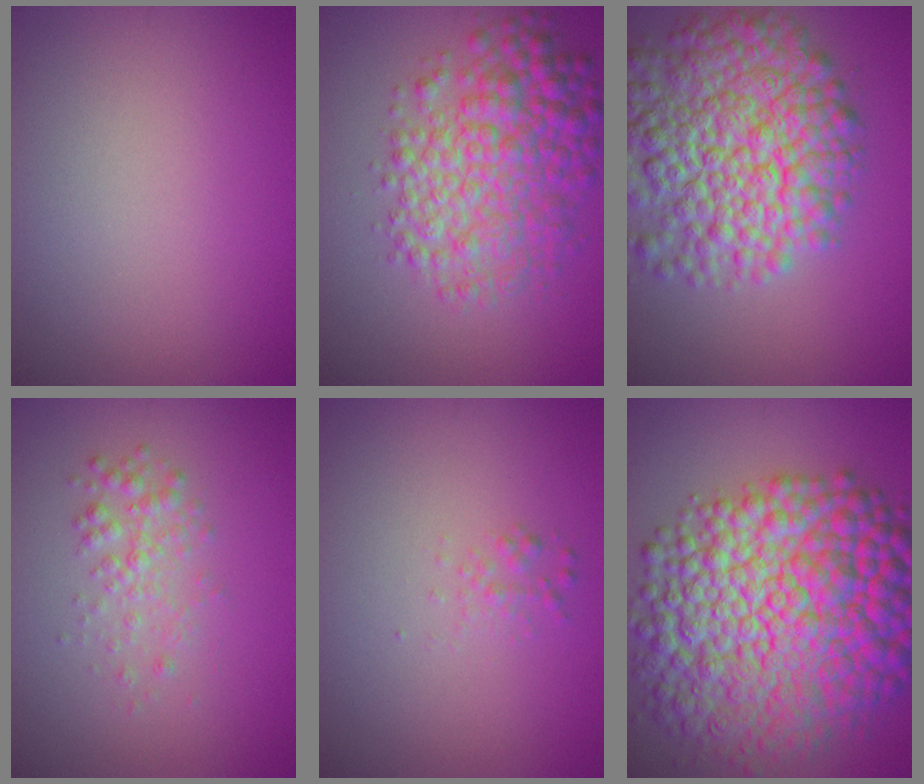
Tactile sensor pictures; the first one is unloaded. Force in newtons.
{"total": 7.0, "press": 7.0, "slide": 0.1}
{"total": 11.2, "press": 11.2, "slide": 0.5}
{"total": 1.9, "press": 1.9, "slide": 0.0}
{"total": 0.9, "press": 0.9, "slide": 0.1}
{"total": 16.3, "press": 16.3, "slide": 0.0}